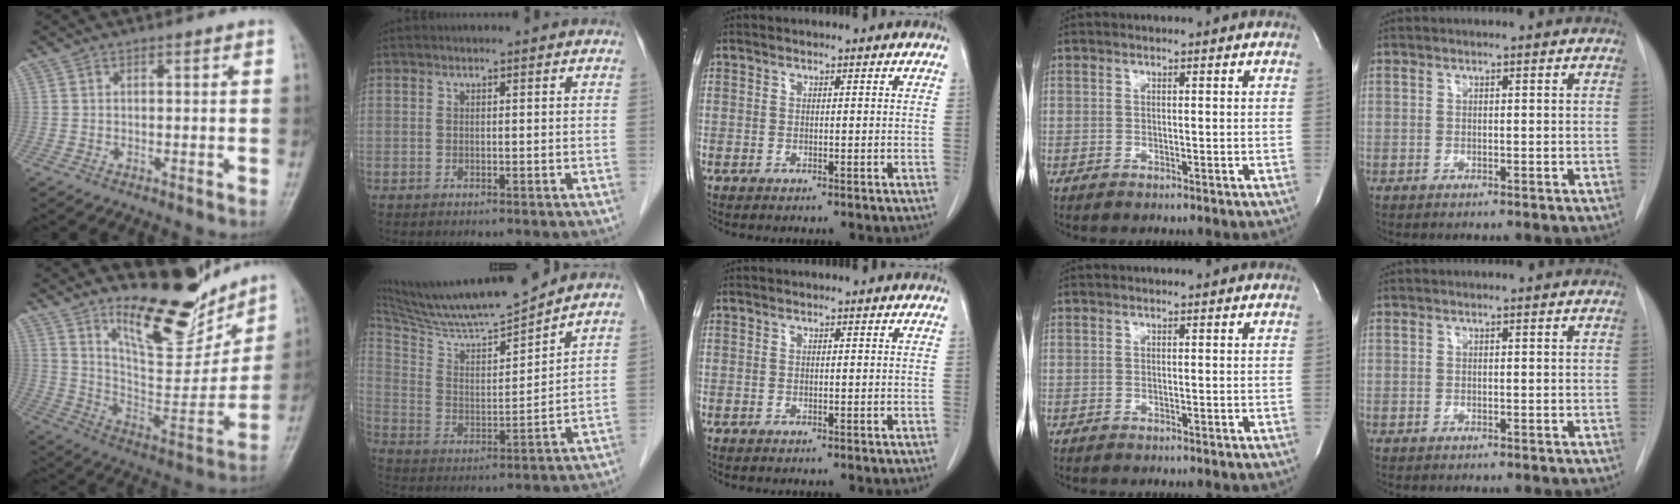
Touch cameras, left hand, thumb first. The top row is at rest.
{"thumb": {"total": 17.8, "force": [13.8, 6.1, 9.4], "torque": [-0.097, -0.105, 0.235]}, "index": {"total": 14.5, "force": [13.6, -0.8, 4.9], "torque": [-0.099, 0.001, 0.245]}}